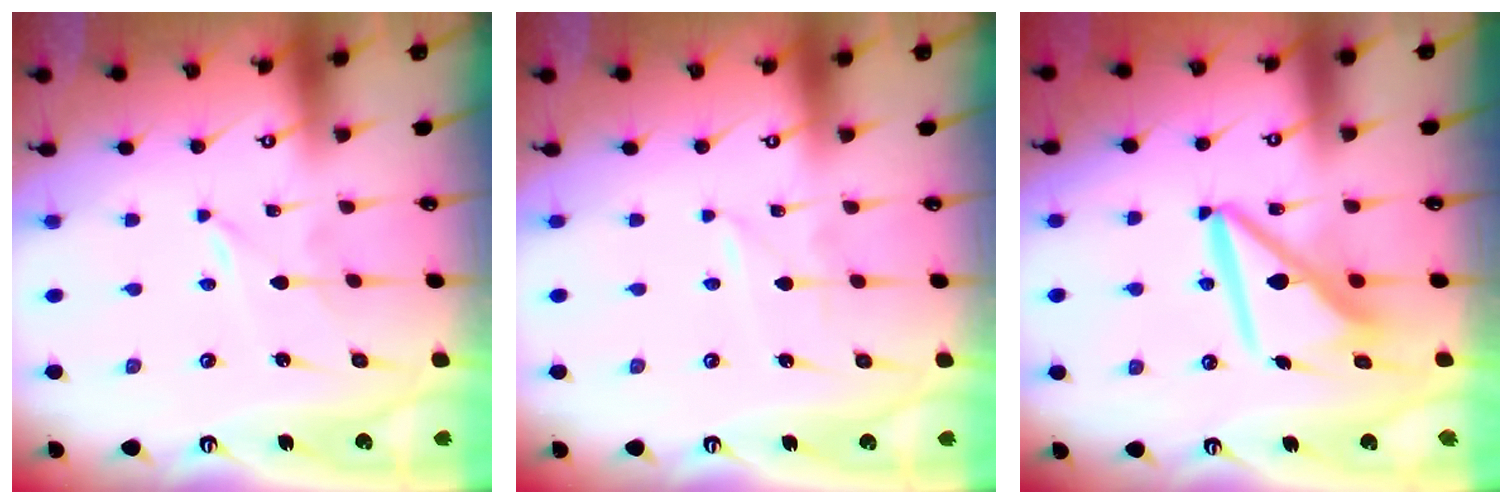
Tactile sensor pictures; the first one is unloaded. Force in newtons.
{"total": 0.6, "press": 0.6, "slide": 0.0}
{"total": 11.2, "press": 11.1, "slide": 1.3}